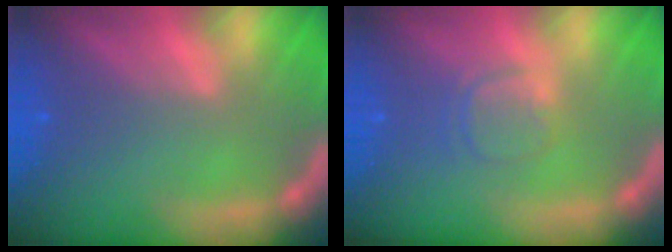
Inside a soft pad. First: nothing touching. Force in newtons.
{"total": 2.4}